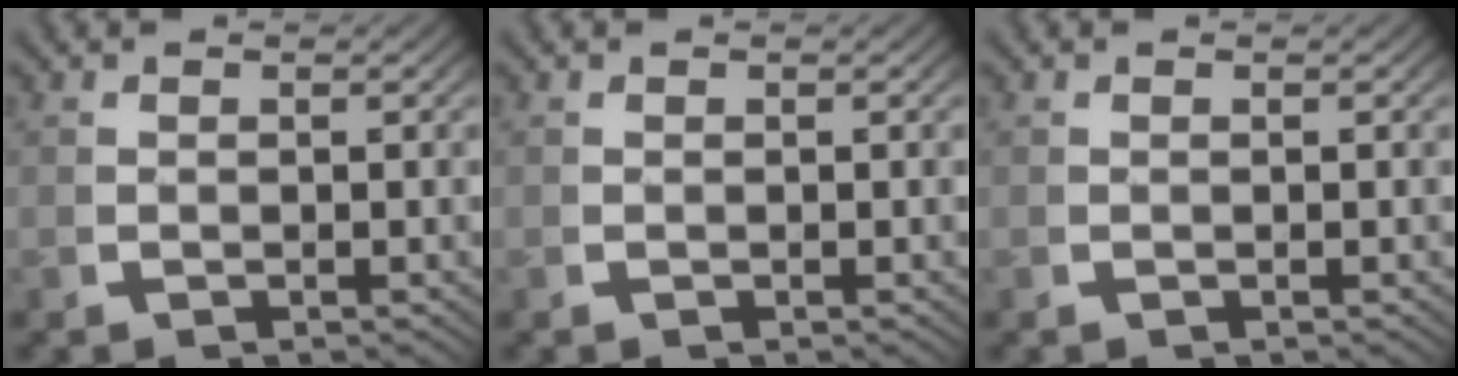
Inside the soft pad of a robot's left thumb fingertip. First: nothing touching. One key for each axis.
{"total": 0.0}
{"total": 0.0}